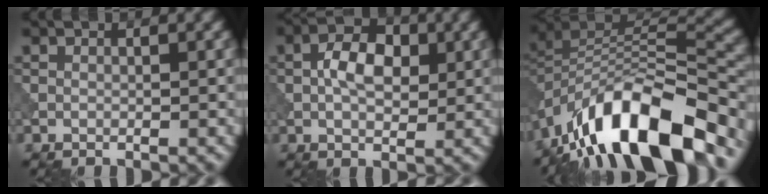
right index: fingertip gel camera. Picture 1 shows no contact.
{"total": 4.3, "force": [0.2, 2.6, 3.4], "torque": [-0.065, 0.002, -0.002]}
{"total": 14.4, "force": [-9.4, 5.7, 9.2], "torque": [-0.151, 0.014, -0.165]}